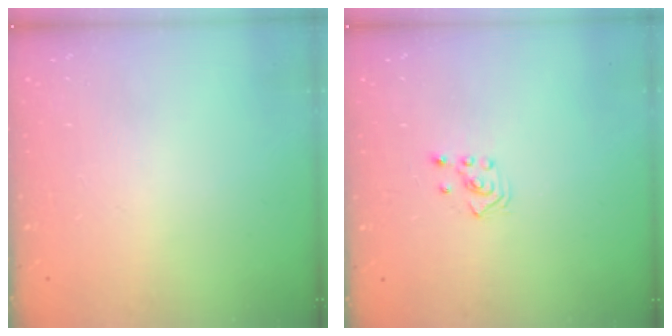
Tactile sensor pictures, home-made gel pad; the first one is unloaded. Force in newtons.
{"total": 2.5, "press": 2.3, "slide": 1.0}